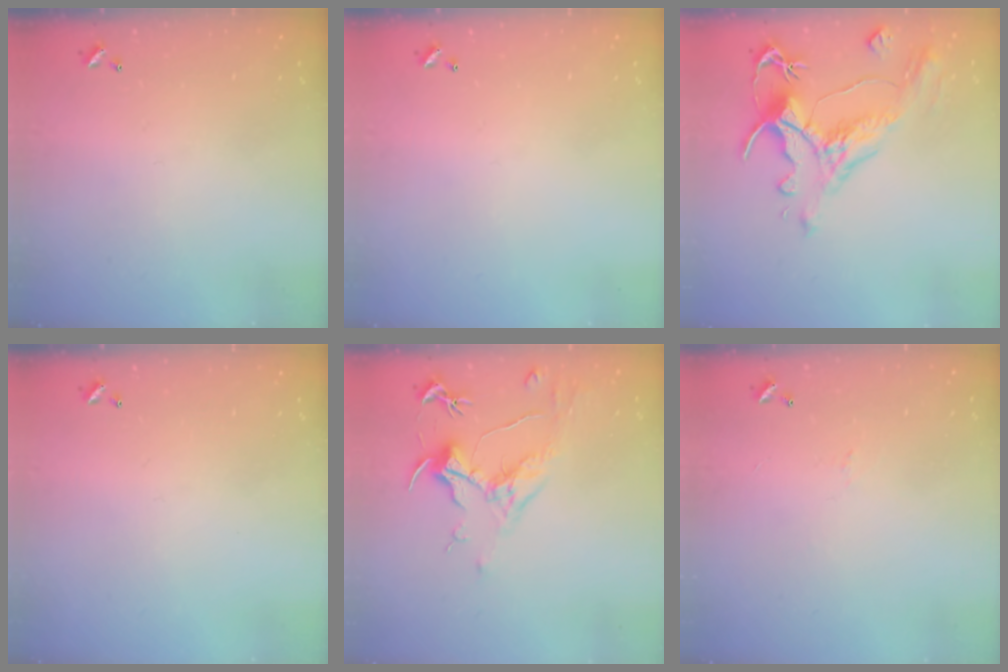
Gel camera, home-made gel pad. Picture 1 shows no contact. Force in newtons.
{"total": 0.0}
{"total": 1.8, "press": 0.9, "slide": 1.5}
{"total": 0.0}
{"total": 1.5, "press": 1.3, "slide": 0.8}
{"total": 0.0}